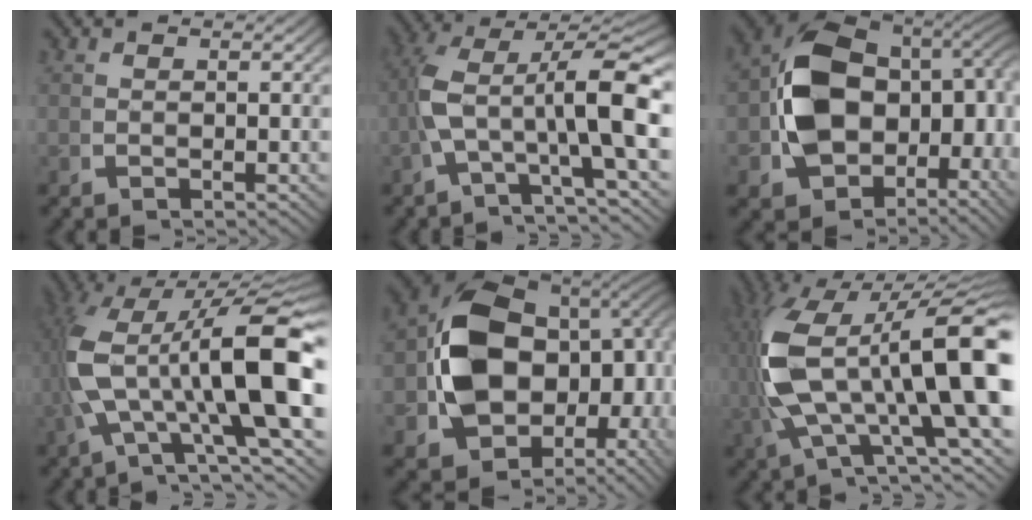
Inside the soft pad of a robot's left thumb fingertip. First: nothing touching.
{"total": 9.5, "force": [-0.2, 5.0, 8.1], "torque": [-0.157, -0.025, 0.007]}
{"total": 19.3, "force": [-0.4, 13.7, 13.6], "torque": [-0.280, -0.059, 0.020]}
{"total": 16.5, "force": [-0.4, 8.3, 14.2], "torque": [-0.271, -0.025, 0.013]}
{"total": 23.3, "force": [-1.7, 17.1, 15.8], "torque": [-0.309, -0.072, -0.002]}
{"total": 18.8, "force": [0.1, 10.7, 15.4], "torque": [-0.293, -0.017, 0.011]}